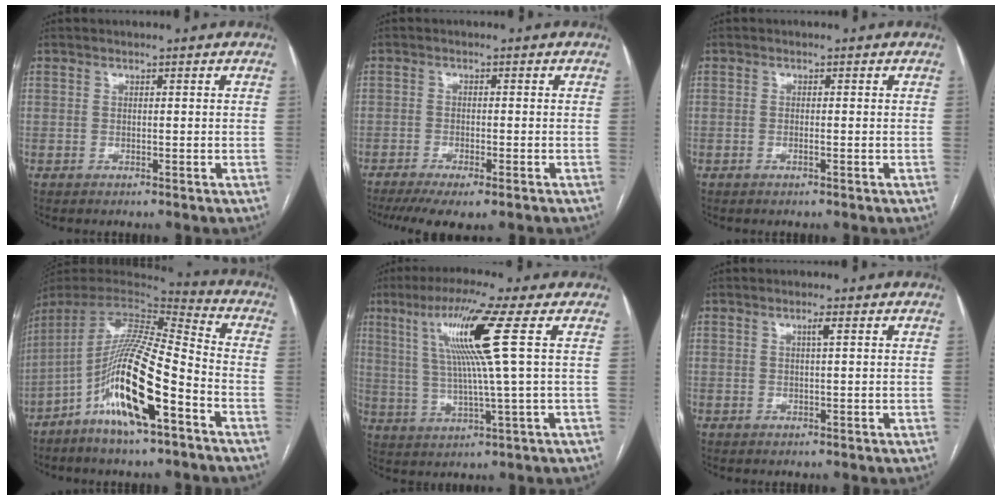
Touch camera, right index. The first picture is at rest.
{"total": 9.2, "force": [-6.9, 1.8, 5.8], "torque": [-0.085, -0.014, -0.105]}
{"total": 0.6, "force": [-0.3, 0.0, 0.5], "torque": [-0.009, 0.001, -0.005]}
{"total": 17.9, "force": [-7.8, 2.2, 15.9], "torque": [-0.320, -0.011, -0.141]}
{"total": 12.0, "force": [3.9, -1.9, 11.2], "torque": [-0.205, 0.011, 0.074]}
{"total": 1.2, "force": [0.4, -0.1, 1.1], "torque": [-0.019, 0.002, 0.006]}